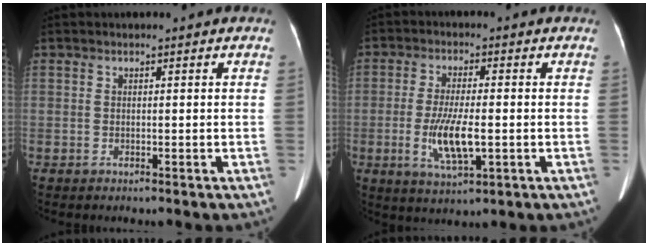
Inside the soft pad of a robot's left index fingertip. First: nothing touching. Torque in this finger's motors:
{"motor_torque": [0.98, 0.27, 0.15, 0.15]}